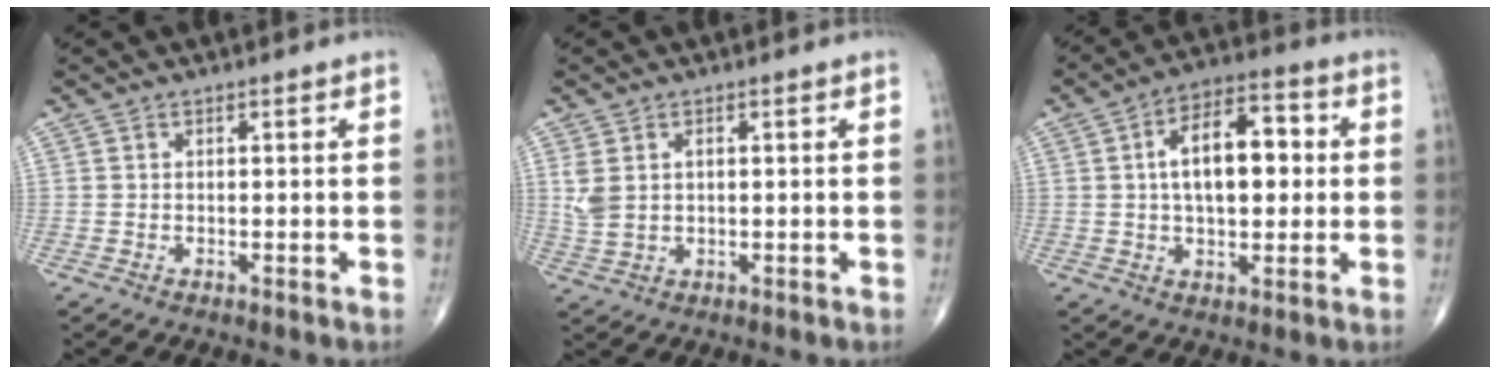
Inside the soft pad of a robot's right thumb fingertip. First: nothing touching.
{"total": 4.5, "force": [1.0, 2.9, 3.3], "torque": [-0.082, 0.007, 0.027]}
{"total": 13.2, "force": [1.5, 7.0, 11.1], "torque": [-0.157, 0.022, 0.017]}